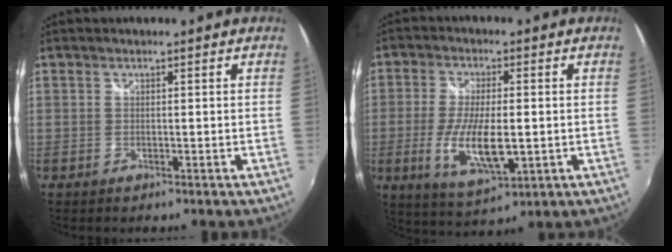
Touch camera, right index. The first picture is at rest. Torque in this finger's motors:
{"motor_torque": [1.23, -0.15, 0.59, 0.10]}